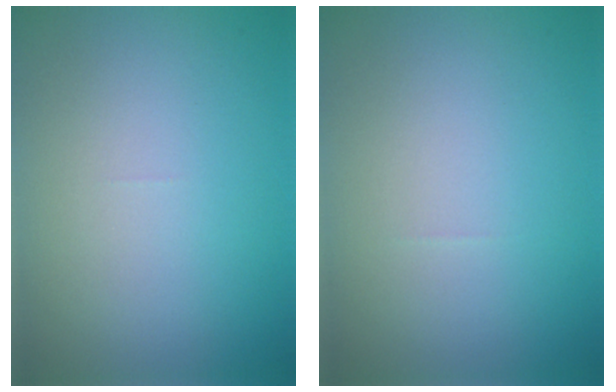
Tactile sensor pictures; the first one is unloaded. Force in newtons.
{"total": 0.0}